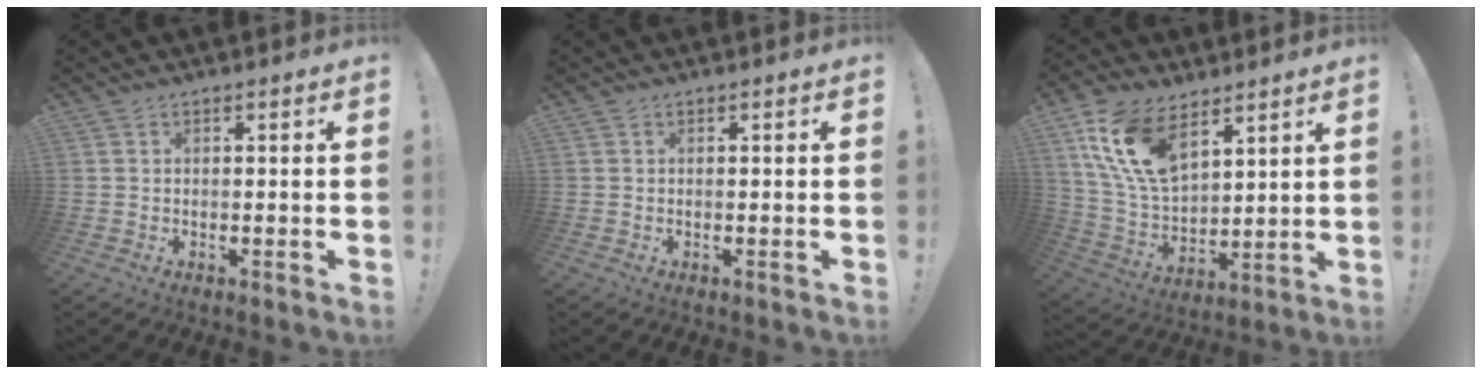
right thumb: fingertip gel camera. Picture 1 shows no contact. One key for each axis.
{"total": 0.0}
{"total": 17.6, "fx": 9.6, "fy": 10.3, "fz": 10.6, "tx": -0.231, "ty": -0.044, "tz": 0.182}